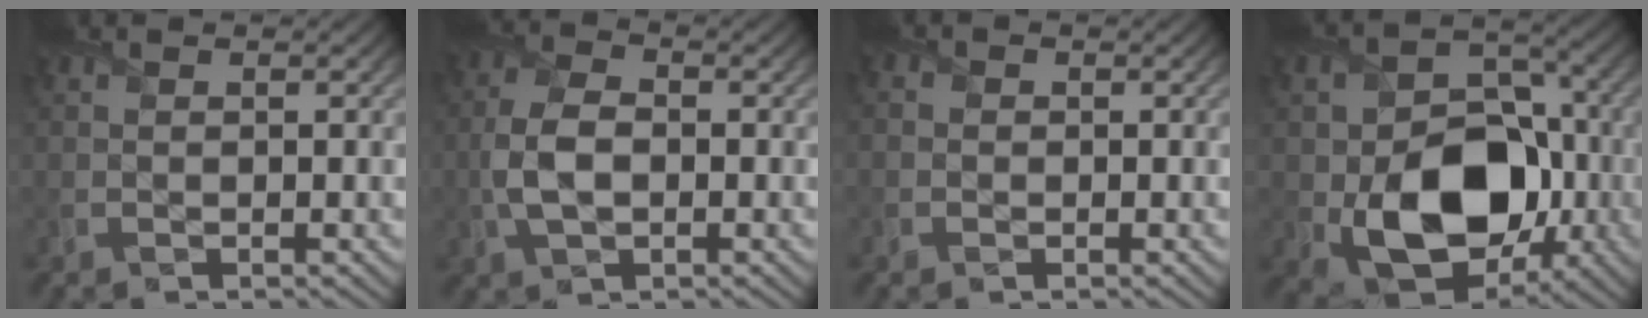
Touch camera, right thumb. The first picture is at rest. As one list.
[{"total": 5.6, "force": [-0.8, 3.4, 4.4], "torque": [-0.112, -0.003, -0.019]}, {"total": 1.5, "force": [-0.1, 1.4, 0.5], "torque": [-0.013, 0.000, -0.009]}, {"total": 14.0, "force": [-3.3, 9.7, 9.6], "torque": [-0.153, -0.024, -0.058]}]